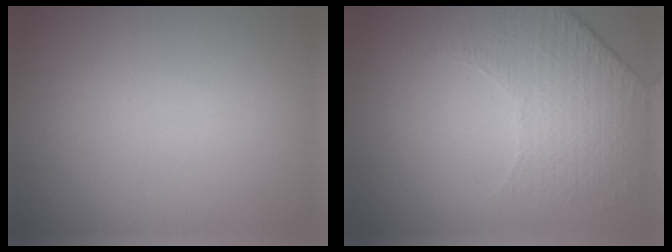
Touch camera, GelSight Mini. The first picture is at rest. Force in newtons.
{"total": 4.7, "press": 3.2, "slide": 3.4}